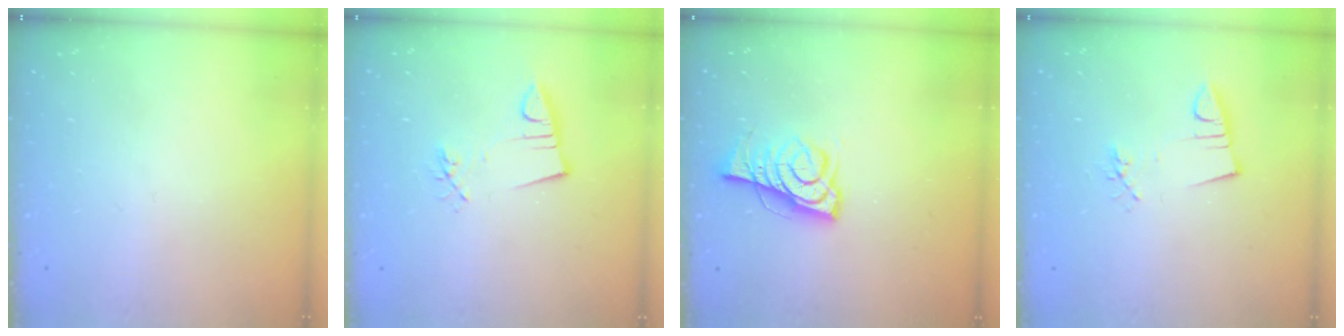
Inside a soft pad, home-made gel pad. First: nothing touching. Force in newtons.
{"total": 3.7, "press": 2.3, "slide": 2.9}
{"total": 6.7, "press": 6.6, "slide": 1.0}
{"total": 2.9, "press": 1.3, "slide": 2.6}